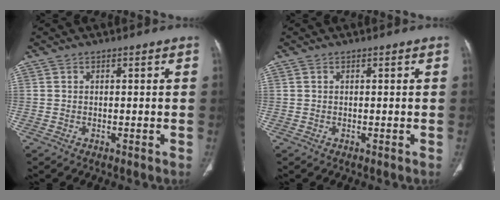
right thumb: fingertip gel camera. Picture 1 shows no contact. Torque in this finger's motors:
{"motor_torque": [0.02, 0.00, 0.10, -0.11, 0.03]}